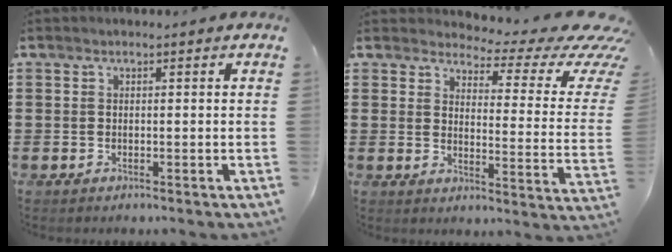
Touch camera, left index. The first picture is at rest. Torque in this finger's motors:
{"motor_torque": [2.14, 0.00, 0.41, 0.01]}